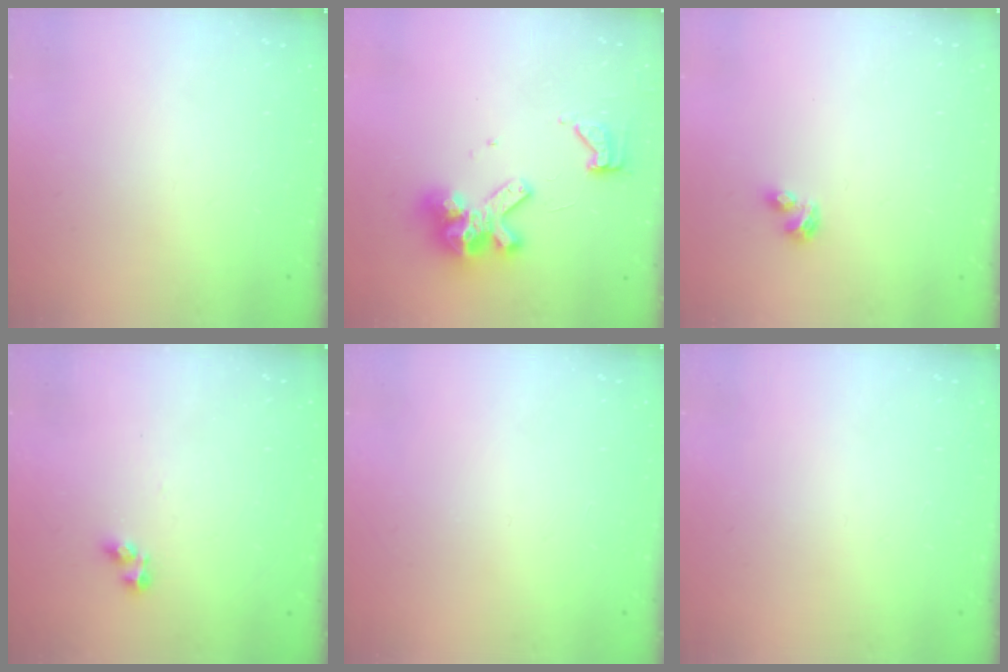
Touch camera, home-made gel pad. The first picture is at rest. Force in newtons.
{"total": 14.9, "press": 14.7, "slide": 2.0}
{"total": 3.7, "press": 3.7, "slide": 0.6}
{"total": 3.9, "press": 3.9, "slide": 0.2}
{"total": 0.0}
{"total": 0.0}